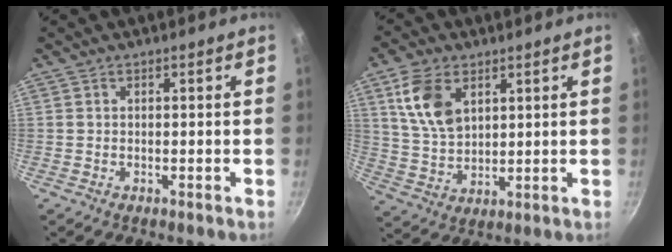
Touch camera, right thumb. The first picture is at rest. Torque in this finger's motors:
{"motor_torque": [-0.12, 2.09, 0.40, -0.37, 0.10]}